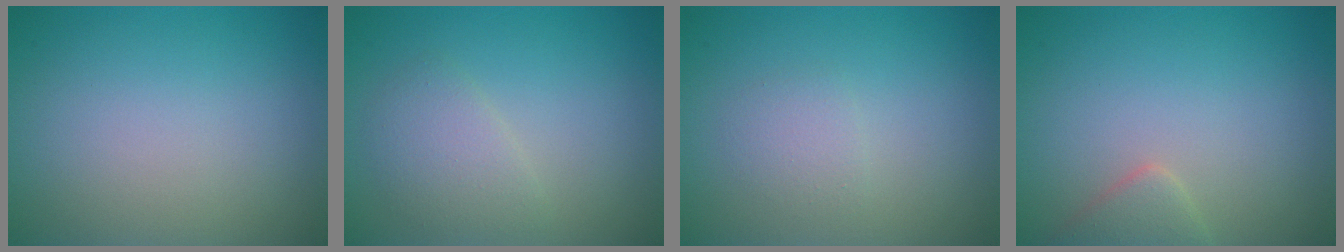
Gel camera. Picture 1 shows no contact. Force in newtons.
{"total": 2.4, "press": 2.4, "slide": 0.2}
{"total": 1.4, "press": 1.4, "slide": 0.0}
{"total": 1.9, "press": 1.9, "slide": 0.1}